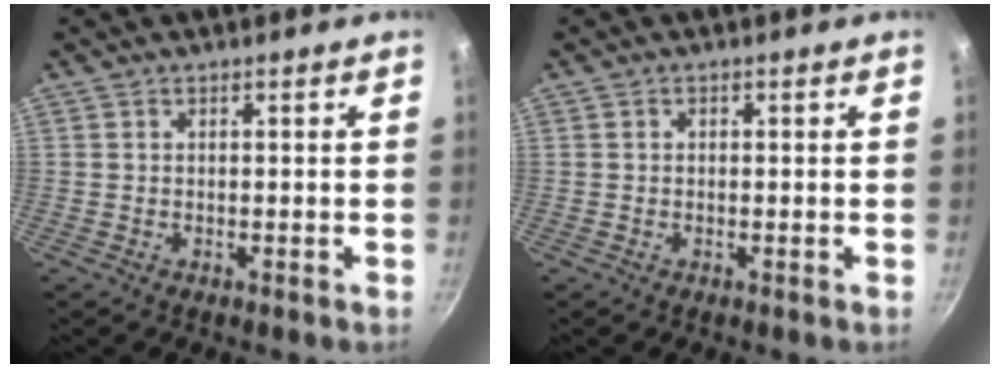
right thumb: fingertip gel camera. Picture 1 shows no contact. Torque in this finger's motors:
{"motor_torque": [0.01, -0.14, -0.24, 0.26, 0.07]}